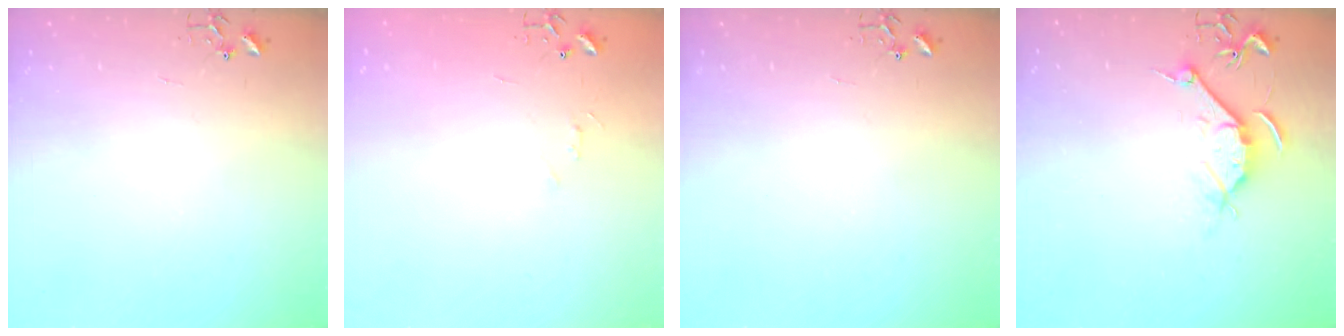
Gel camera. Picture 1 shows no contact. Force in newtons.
{"total": 3.5, "press": 3.4, "slide": 0.4}
{"total": 0.0}
{"total": 8.4, "press": 8.3, "slide": 1.0}